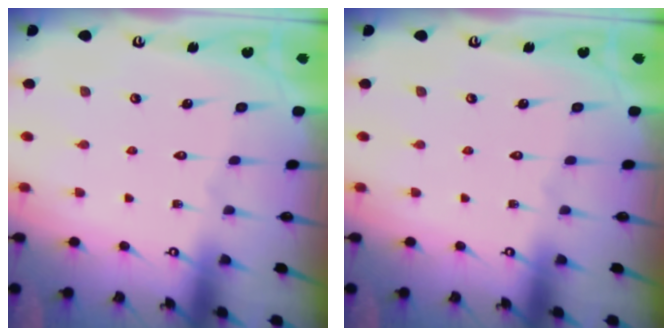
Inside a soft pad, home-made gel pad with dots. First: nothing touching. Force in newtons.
{"total": 0.0}